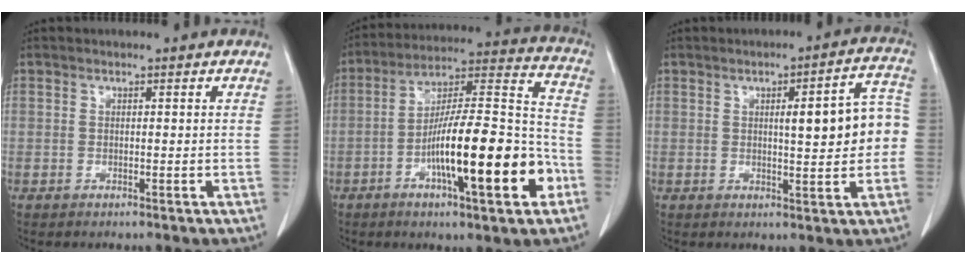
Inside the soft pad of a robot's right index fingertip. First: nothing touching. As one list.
[{"total": 19.8, "force": [-6.9, 2.9, 18.3], "torque": [-0.291, 0.006, -0.107]}, {"total": 9.4, "force": [0.3, 2.1, 9.1], "torque": [-0.113, 0.026, 0.005]}]